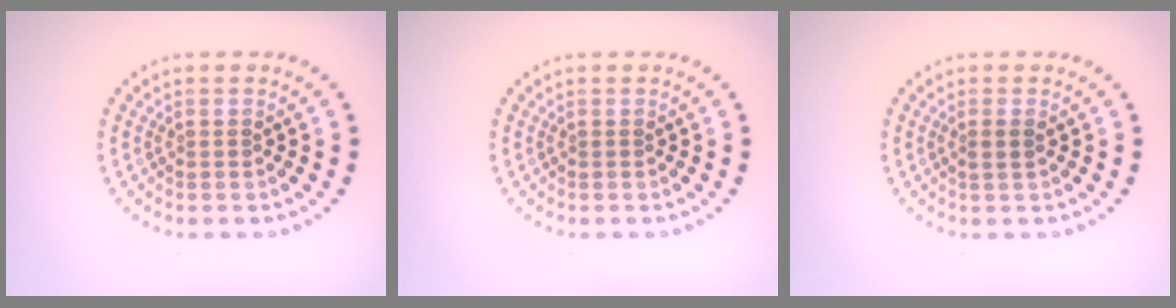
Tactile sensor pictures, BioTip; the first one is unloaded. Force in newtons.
{"total": 0.0}
{"total": 1.0, "press": 0.8, "slide": 0.5}